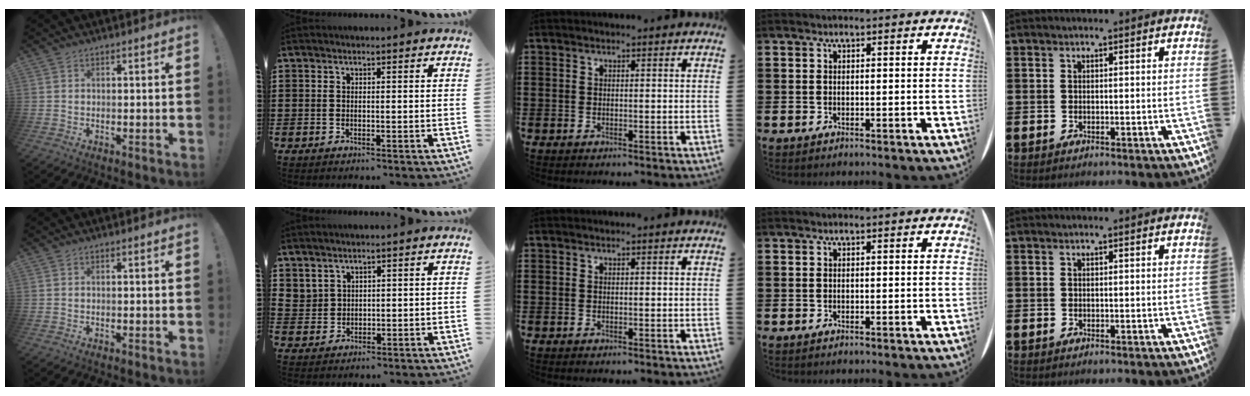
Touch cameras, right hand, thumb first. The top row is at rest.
{"index": {"total": 2.6, "force": [2.2, 1.4, 0.2], "torque": [-0.012, 0.001, 0.043]}}